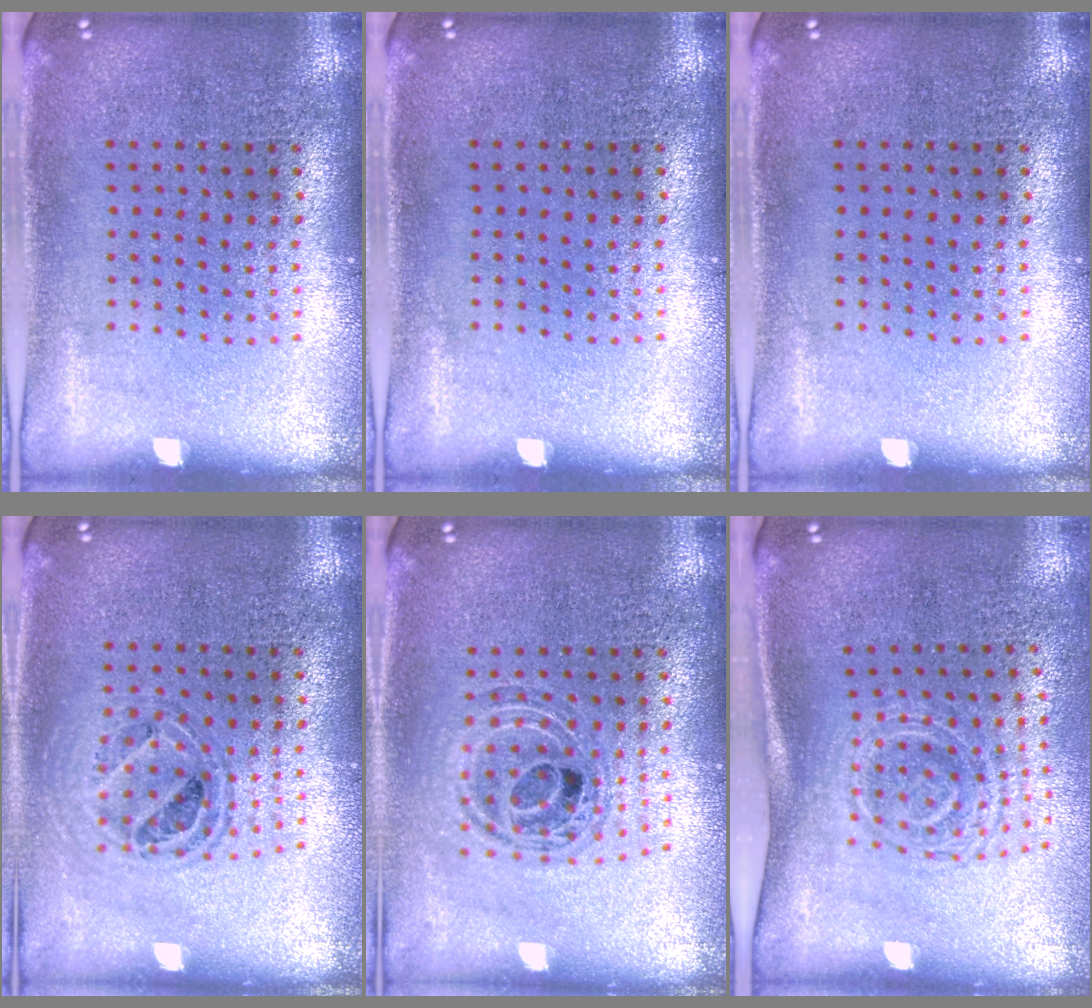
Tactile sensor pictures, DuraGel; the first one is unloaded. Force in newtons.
{"total": 0.0}
{"total": 0.0}
{"total": 0.8, "press": 0.8, "slide": 0.0}
{"total": 0.9, "press": 0.9, "slide": 0.2}
{"total": 1.7, "press": 1.3, "slide": 1.1}